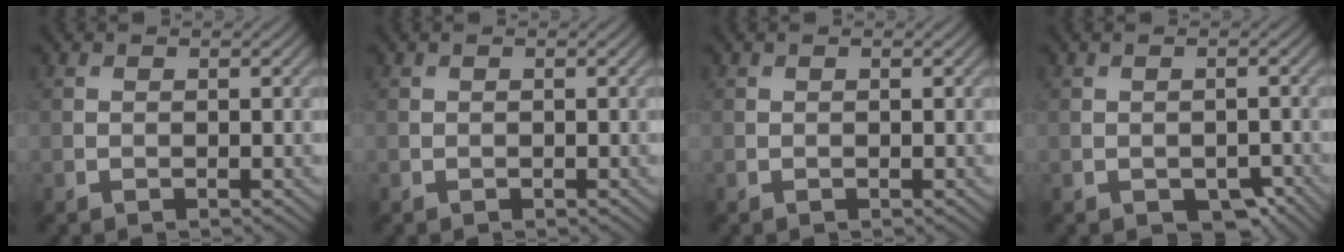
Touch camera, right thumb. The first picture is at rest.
{"total": 0.0}
{"total": 0.0}
{"total": 3.1, "force": [-1.8, 1.8, 1.8], "torque": [-0.022, -0.009, -0.018]}